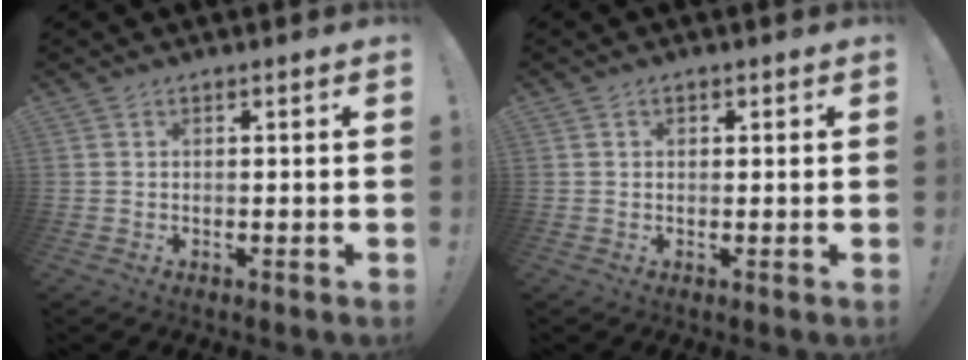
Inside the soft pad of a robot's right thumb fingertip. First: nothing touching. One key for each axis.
{"total": 1.0, "fx": 0.3, "fy": 0.8, "fz": 0.4, "tx": 0.000, "ty": 0.000, "tz": 0.004}